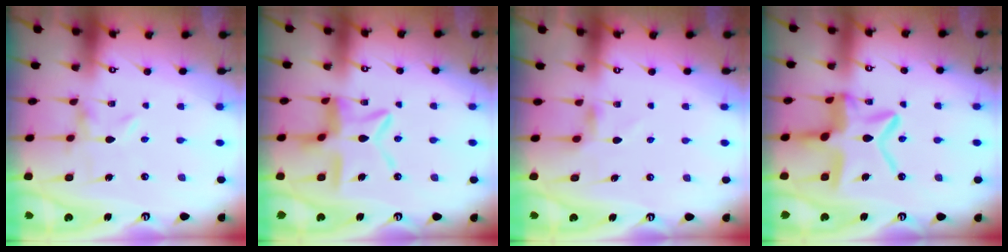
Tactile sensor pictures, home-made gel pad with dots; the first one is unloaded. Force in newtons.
{"total": 12.0, "press": 11.9, "slide": 1.1}
{"total": 5.3, "press": 5.3, "slide": 0.3}
{"total": 15.4, "press": 15.3, "slide": 1.5}